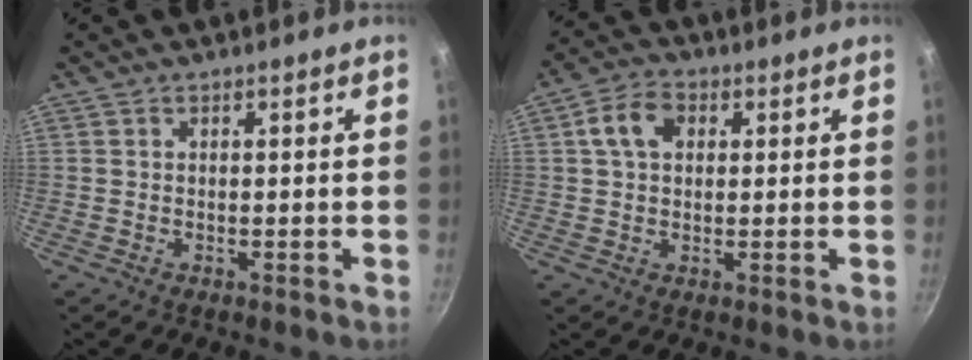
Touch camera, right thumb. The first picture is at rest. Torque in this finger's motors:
{"motor_torque": [-0.26, 1.12, 0.25, -0.06, 0.19]}